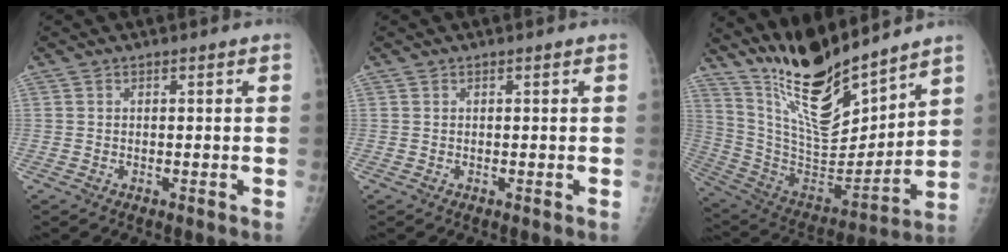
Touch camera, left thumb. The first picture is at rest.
{"total": 0.0}
{"total": 19.4, "force": [16.2, 4.5, 9.7], "torque": [-0.134, -0.109, 0.306]}